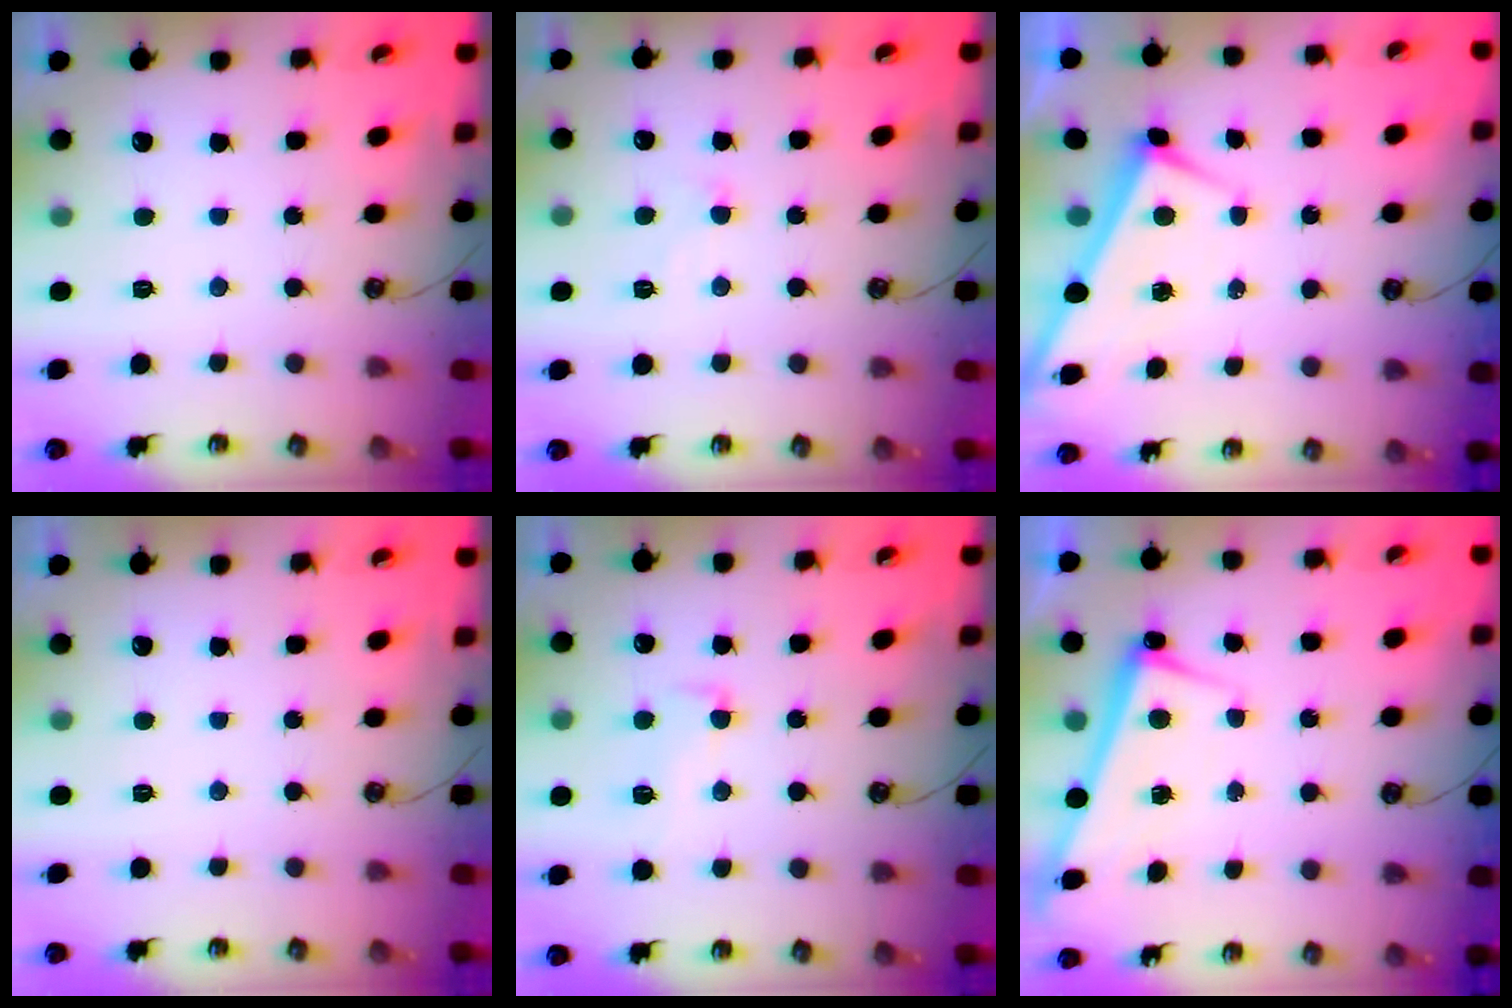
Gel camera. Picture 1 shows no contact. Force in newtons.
{"total": 4.1, "press": 4.0, "slide": 0.7}
{"total": 2.7, "press": 2.7, "slide": 0.4}
{"total": 0.0}
{"total": 1.5, "press": 0.6, "slide": 1.4}
{"total": 2.9, "press": 2.8, "slide": 0.7}